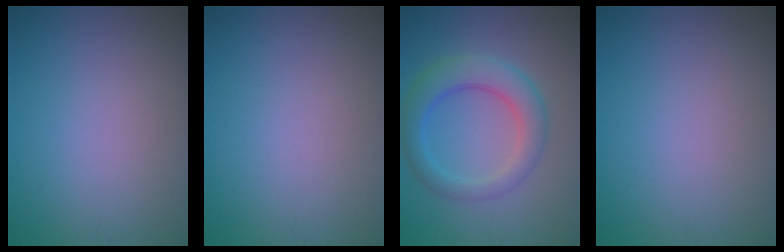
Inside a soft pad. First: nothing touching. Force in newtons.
{"total": 0.0}
{"total": 4.8, "press": 4.8, "slide": 0.2}
{"total": 0.0}